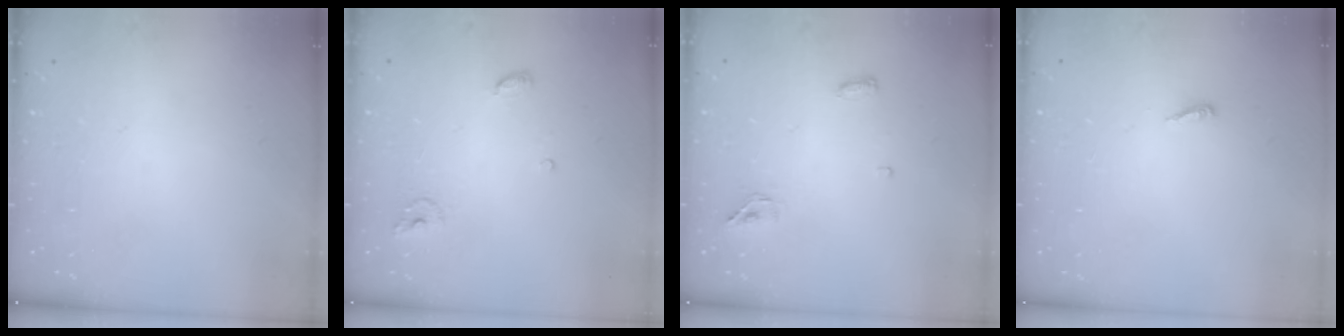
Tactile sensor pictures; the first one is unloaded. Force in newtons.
{"total": 3.8, "press": 3.8, "slide": 0.2}
{"total": 4.4, "press": 4.3, "slide": 0.9}
{"total": 3.2, "press": 3.2, "slide": 0.2}